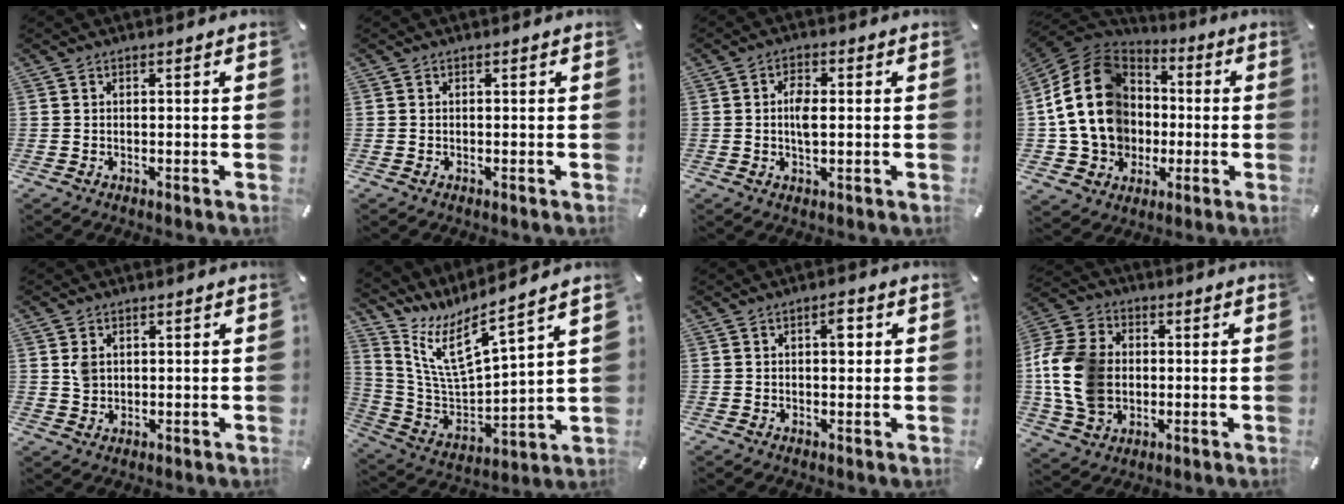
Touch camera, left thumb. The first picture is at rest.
{"total": 0.0}
{"total": 4.3, "force": [0.2, 2.1, 3.7], "torque": [-0.082, 0.003, 0.000]}
{"total": 20.7, "force": [-0.4, 17.9, 10.4], "torque": [-0.224, 0.008, -0.004]}
{"total": 2.9, "force": [1.1, 2.4, 1.2], "torque": [-0.018, 0.003, 0.018]}
{"total": 11.3, "force": [8.2, 2.8, 7.3], "torque": [-0.167, -0.073, 0.144]}
{"total": 3.7, "force": [0.9, 1.9, 3.1], "torque": [-0.033, -0.004, 0.006]}
{"total": 15.3, "force": [-0.5, 12.2, 9.2], "torque": [-0.215, 0.015, -0.007]}